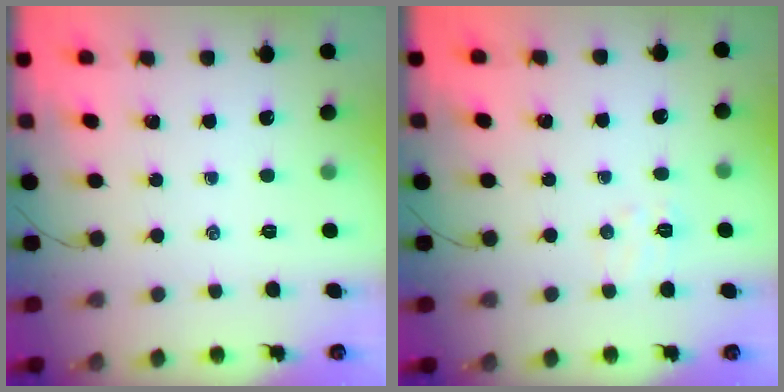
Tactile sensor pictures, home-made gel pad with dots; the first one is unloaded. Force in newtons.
{"total": 4.5, "press": 4.4, "slide": 1.2}